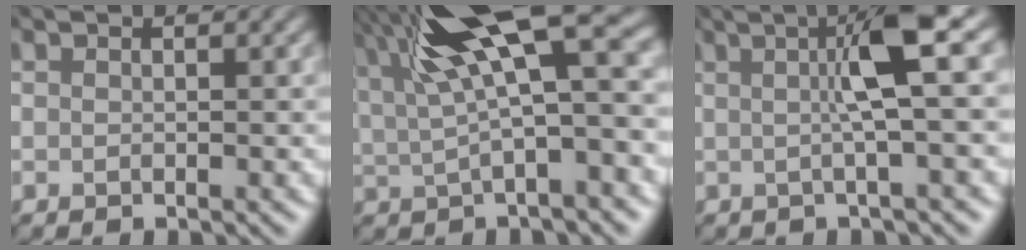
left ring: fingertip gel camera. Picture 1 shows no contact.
{"total": 10.8, "force": [4.3, 3.4, 9.3], "torque": [-0.184, 0.008, 0.083]}
{"total": 4.2, "force": [0.4, -0.1, 4.1], "torque": [-0.084, 0.003, 0.011]}